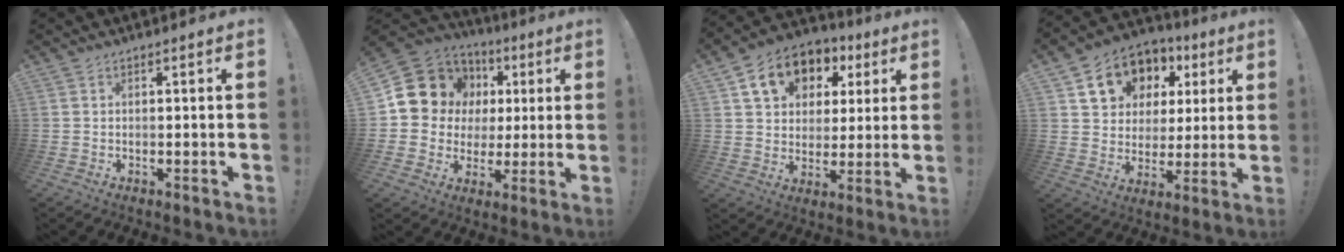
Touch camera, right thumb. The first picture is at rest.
{"total": 13.4, "force": [4.7, 12.0, 3.9], "torque": [-0.057, -0.024, 0.114]}
{"total": 13.9, "force": [6.2, 10.7, 6.2], "torque": [-0.090, -0.025, 0.121]}
{"total": 14.1, "force": [6.9, 11.1, 5.1], "torque": [-0.080, -0.035, 0.142]}